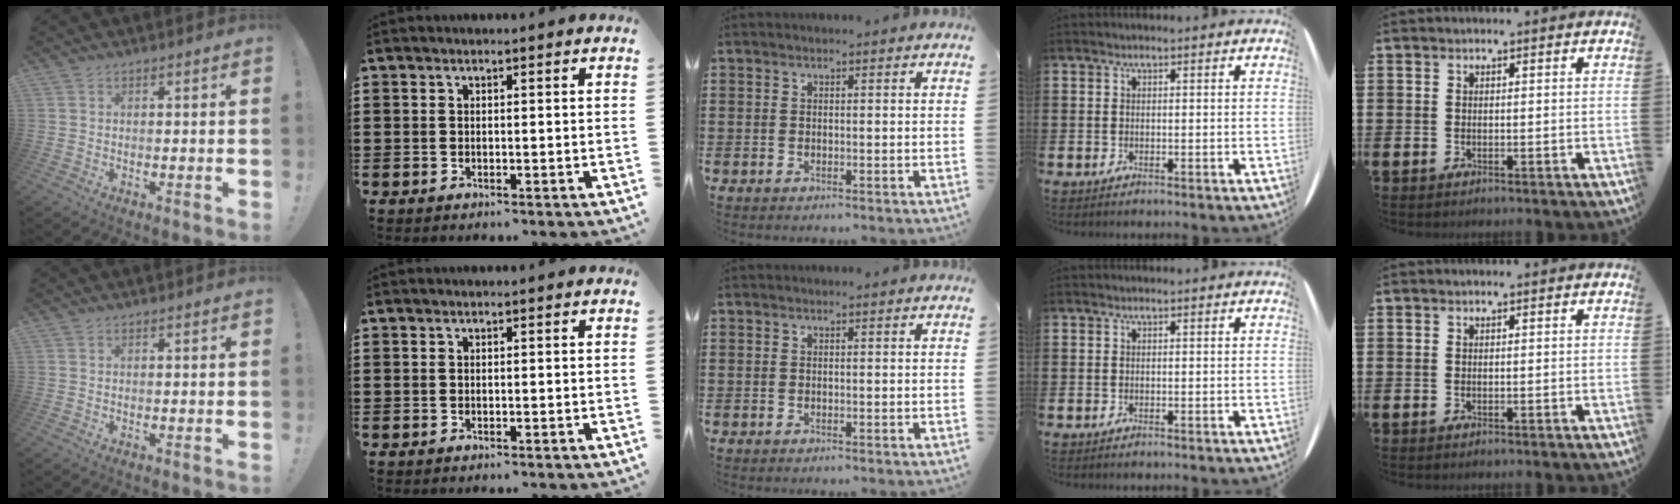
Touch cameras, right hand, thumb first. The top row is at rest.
{}